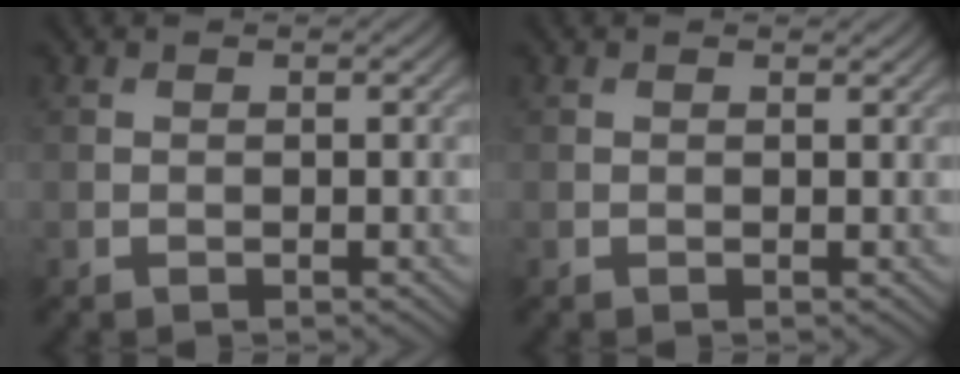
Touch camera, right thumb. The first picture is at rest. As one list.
[{"total": 0.0}]